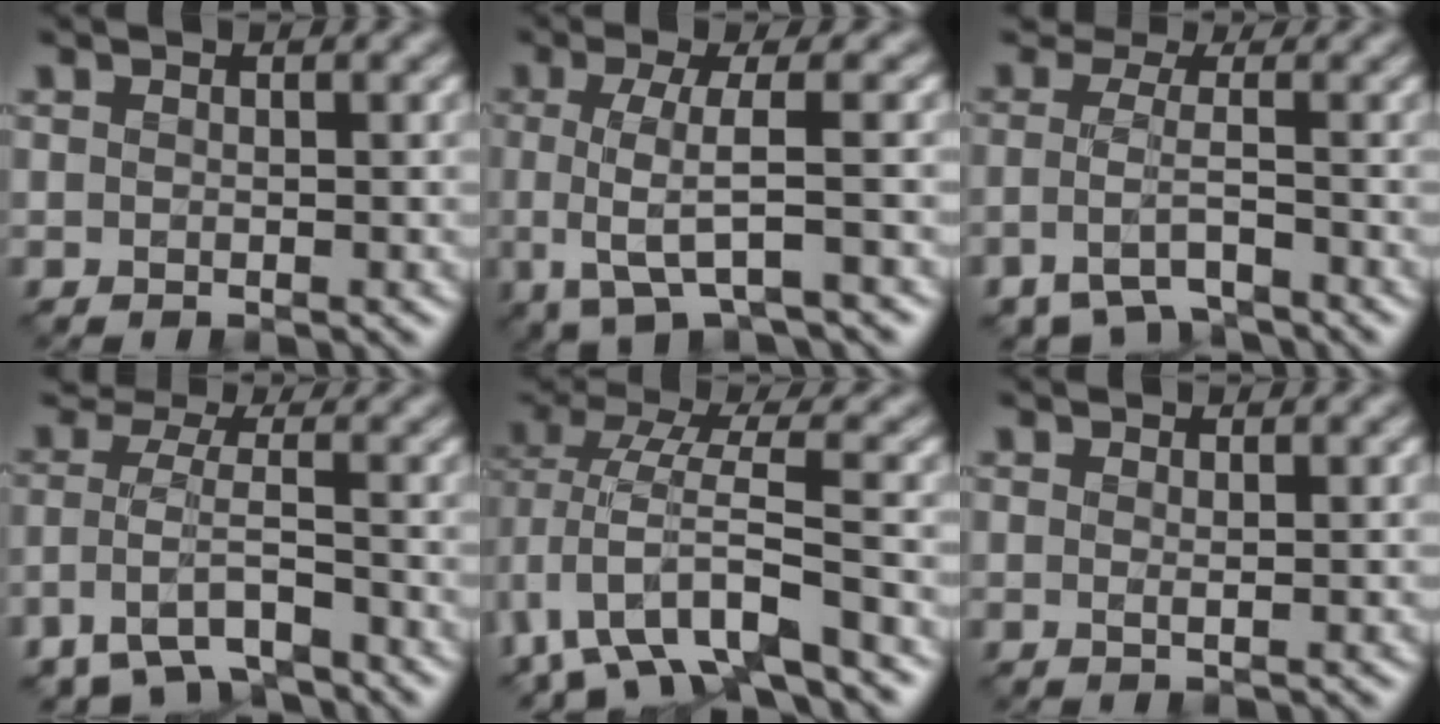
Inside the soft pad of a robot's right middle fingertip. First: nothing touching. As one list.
[{"total": 4.7, "force": [-0.6, 1.1, 4.5], "torque": [-0.089, -0.006, -0.013]}, {"total": 3.7, "force": [-2.7, 1.5, 2.1], "torque": [-0.043, -0.010, -0.049]}, {"total": 5.4, "force": [-3.9, 2.3, 2.8], "torque": [-0.054, -0.003, -0.077]}, {"total": 6.1, "force": [-3.0, 2.5, 4.6], "torque": [-0.082, -0.009, -0.056]}, {"total": 0.5, "force": [0.2, -0.1, 0.4], "torque": [-0.008, -0.002, 0.005]}]